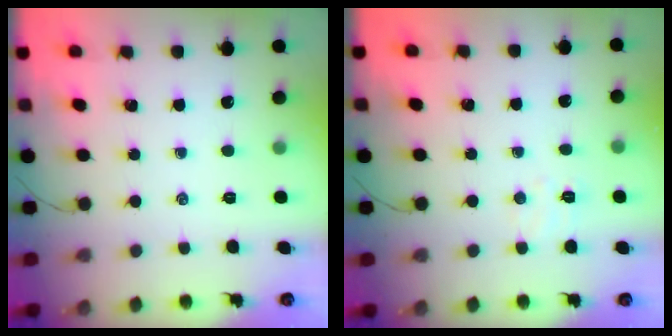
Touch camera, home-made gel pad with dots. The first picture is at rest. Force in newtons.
{"total": 5.0, "press": 4.9, "slide": 1.0}